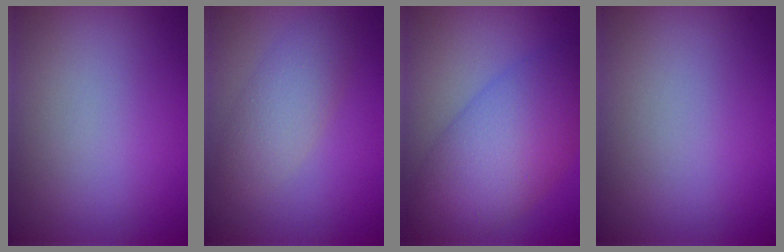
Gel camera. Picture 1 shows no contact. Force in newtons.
{"total": 3.3, "press": 3.3, "slide": 0.2}
{"total": 8.1, "press": 8.1, "slide": 0.1}
{"total": 0.0}